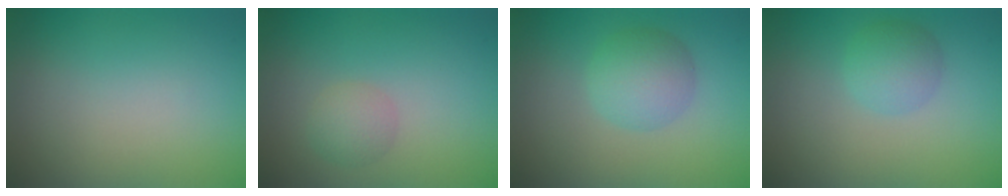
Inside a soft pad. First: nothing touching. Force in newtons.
{"total": 2.0, "press": 2.0, "slide": 0.0}
{"total": 3.8, "press": 3.8, "slide": 0.2}
{"total": 2.7, "press": 2.7, "slide": 0.1}